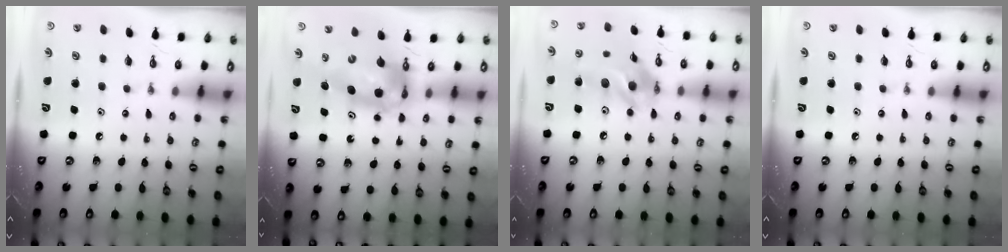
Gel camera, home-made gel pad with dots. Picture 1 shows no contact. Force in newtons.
{"total": 12.1, "press": 12.1, "slide": 1.2}
{"total": 14.4, "press": 14.0, "slide": 3.2}
{"total": 0.0}